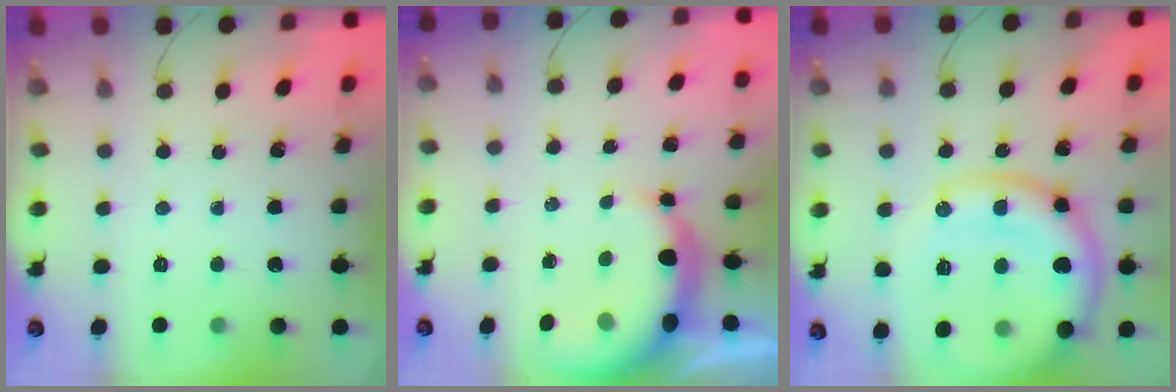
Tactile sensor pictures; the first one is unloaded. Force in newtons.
{"total": 7.7, "press": 7.5, "slide": 1.7}
{"total": 18.3, "press": 18.2, "slide": 2.2}